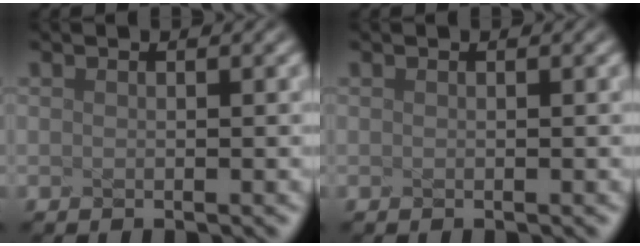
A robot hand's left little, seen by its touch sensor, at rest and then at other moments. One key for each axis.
{"total": 0.0}